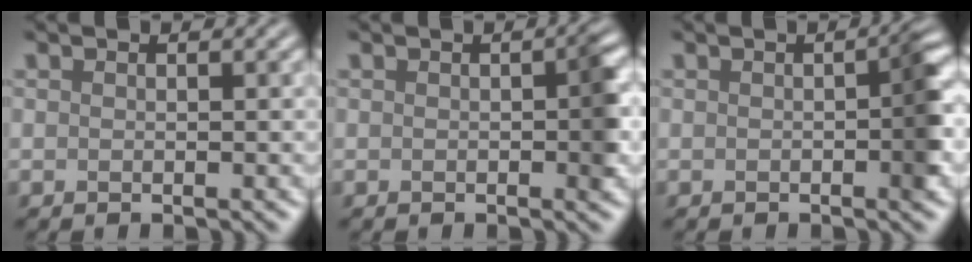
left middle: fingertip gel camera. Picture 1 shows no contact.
{"total": 2.0, "force": [-0.2, 0.4, 2.0], "torque": [-0.024, 0.002, -0.001]}
{"total": 2.7, "force": [-0.3, 0.4, 2.7], "torque": [-0.036, 0.005, -0.003]}